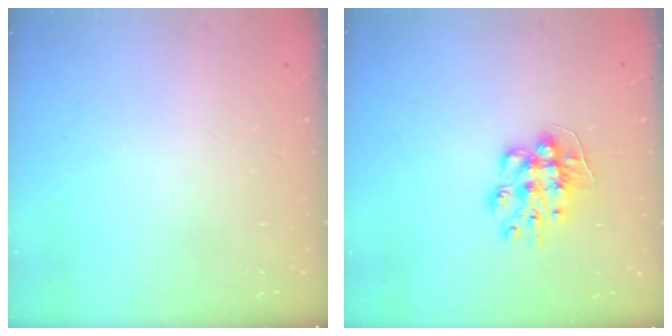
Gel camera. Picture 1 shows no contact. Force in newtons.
{"total": 9.9, "press": 9.9, "slide": 0.4}